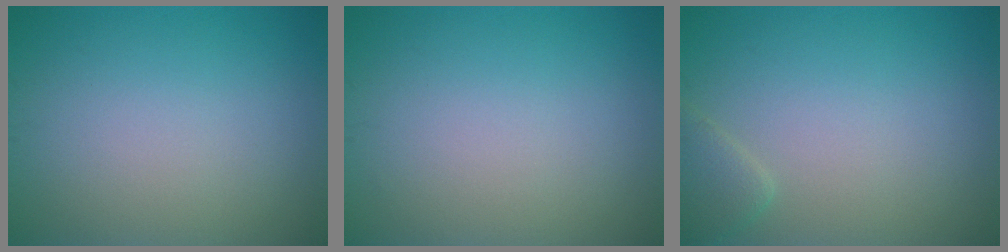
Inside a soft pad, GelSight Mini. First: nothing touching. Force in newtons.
{"total": 0.0}
{"total": 1.7, "press": 1.7, "slide": 0.1}